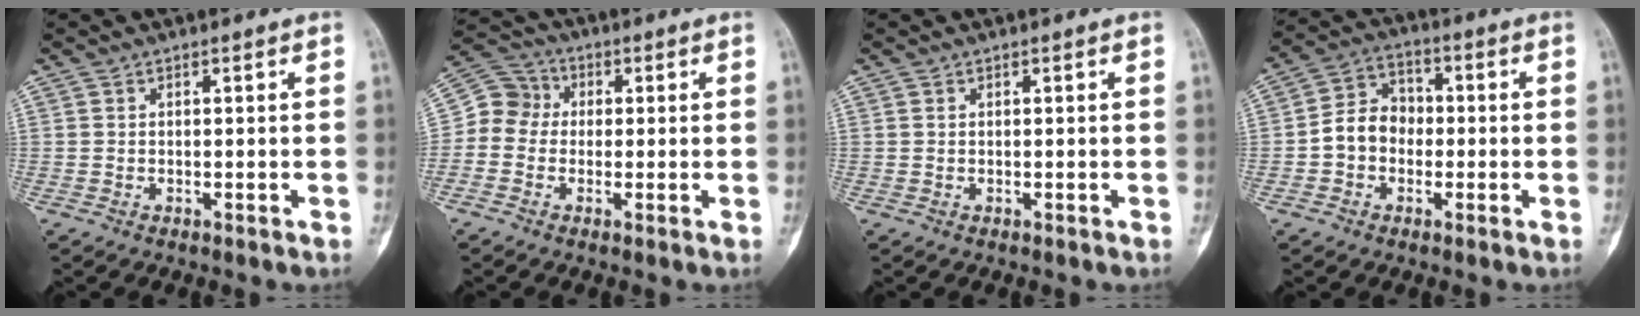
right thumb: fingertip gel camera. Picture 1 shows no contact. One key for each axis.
{"total": 7.1, "fx": -0.3, "fy": 6.6, "fz": 2.7, "tx": -0.029, "ty": 0.026, "tz": -0.020}
{"total": 0.0}
{"total": 8.1, "fx": -1.3, "fy": 6.7, "fz": 4.2, "tx": -0.055, "ty": 0.033, "tz": -0.038}